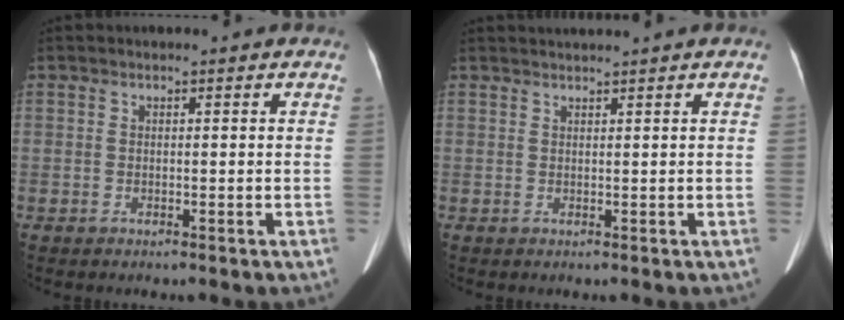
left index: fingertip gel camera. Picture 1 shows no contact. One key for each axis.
{"total": 2.1, "fx": 1.9, "fy": -0.8, "fz": 0.6, "tx": -0.005, "ty": 0.015, "tz": 0.040}